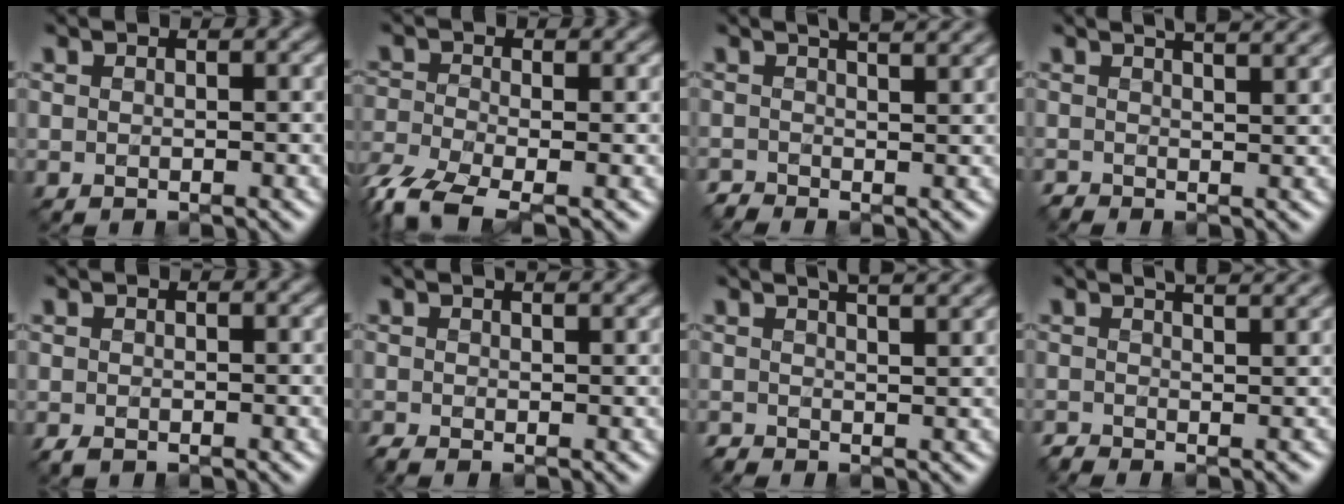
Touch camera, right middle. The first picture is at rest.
{"total": 5.0, "force": [-3.4, 1.7, 3.2], "torque": [-0.074, -0.016, -0.079]}
{"total": 2.6, "force": [0.7, 1.0, 2.4], "torque": [-0.023, 0.006, -0.003]}
{"total": 3.6, "force": [1.9, 1.4, 2.7], "torque": [-0.020, 0.020, 0.001]}
{"total": 0.8, "force": [-0.6, 0.3, 0.4], "torque": [-0.008, -0.004, -0.011]}
{"total": 2.0, "force": [0.0, 0.7, 1.9], "torque": [-0.025, 0.002, -0.009]}
{"total": 4.0, "force": [2.0, 1.6, 3.0], "torque": [-0.025, 0.025, -0.002]}
{"total": 3.0, "force": [0.8, 1.2, 2.7], "torque": [-0.021, 0.009, -0.007]}